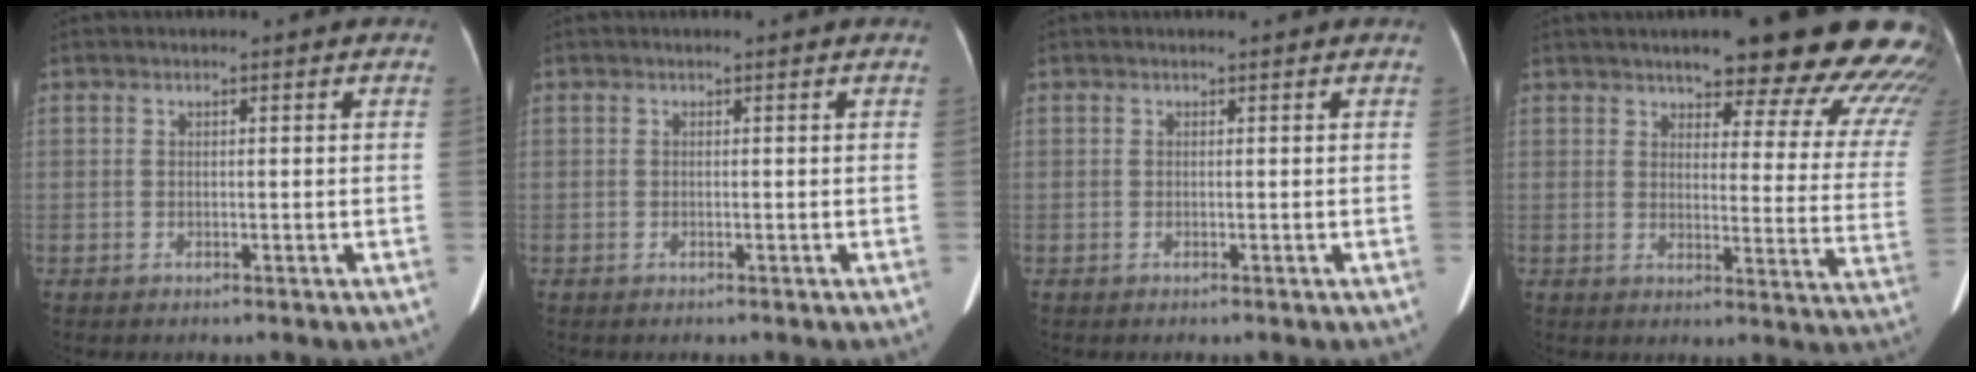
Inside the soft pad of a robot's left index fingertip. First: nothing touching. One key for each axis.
{"total": 0.0}
{"total": 0.0}
{"total": 23.2, "fx": 19.5, "fy": 4.4, "fz": 11.8, "tx": -0.123, "ty": -0.058, "tz": 0.209}